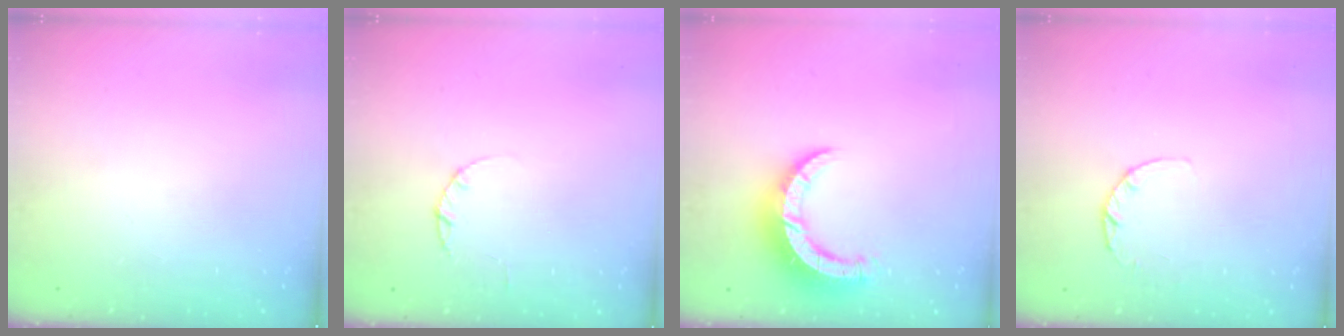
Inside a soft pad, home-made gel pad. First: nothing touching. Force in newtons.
{"total": 1.7, "press": 1.7, "slide": 0.3}
{"total": 9.6, "press": 9.5, "slide": 1.2}
{"total": 2.6, "press": 2.5, "slide": 0.4}